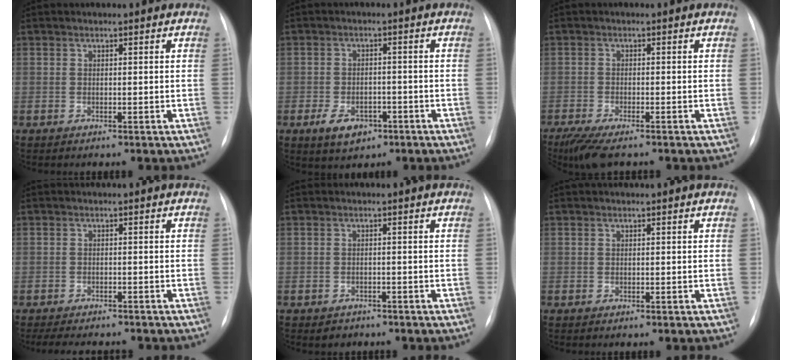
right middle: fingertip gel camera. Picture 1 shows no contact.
{"total": 5.1, "force": [-2.7, 3.1, 3.0], "torque": [-0.056, -0.002, -0.033]}
{"total": 6.3, "force": [-4.8, 1.2, 3.8], "torque": [-0.071, -0.017, -0.080]}
{"total": 8.1, "force": [-7.0, 2.3, 3.3], "torque": [-0.051, -0.005, -0.092]}
{"total": 1.8, "force": [-1.3, 1.2, -0.1], "torque": [-0.002, 0.005, -0.017]}
{"total": 0.0}